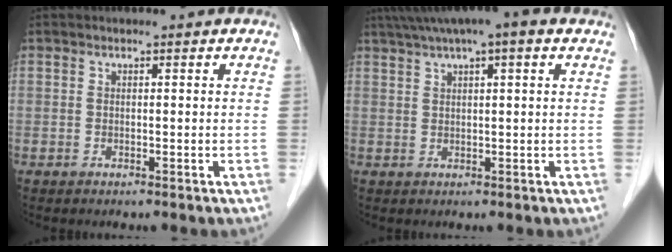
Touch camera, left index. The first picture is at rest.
{"total": 8.7, "force": [5.7, 1.0, 6.4], "torque": [-0.106, 0.044, 0.086]}